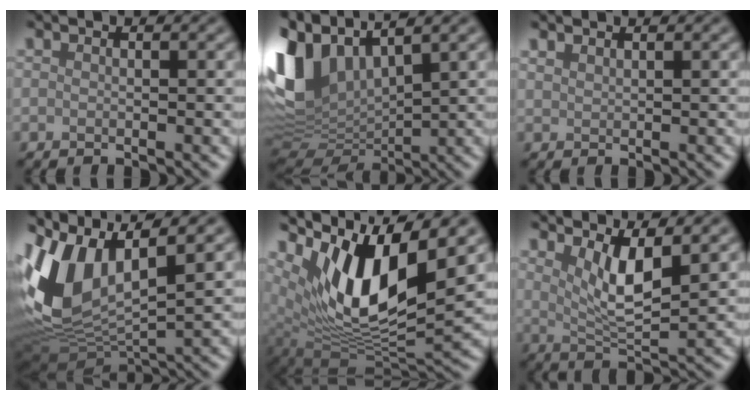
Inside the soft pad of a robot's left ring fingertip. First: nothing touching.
{"total": 11.0, "force": [4.0, 5.9, 8.4], "torque": [-0.216, 0.006, 0.073]}
{"total": 1.0, "force": [1.0, 0.1, 0.1], "torque": [-0.004, 0.001, 0.022]}
{"total": 10.3, "force": [2.8, 5.2, 8.4], "torque": [-0.201, 0.002, 0.052]}
{"total": 11.7, "force": [5.7, 4.2, 9.3], "torque": [-0.171, -0.006, 0.113]}
{"total": 4.4, "force": [2.0, 1.2, 3.7], "torque": [-0.073, -0.012, 0.041]}